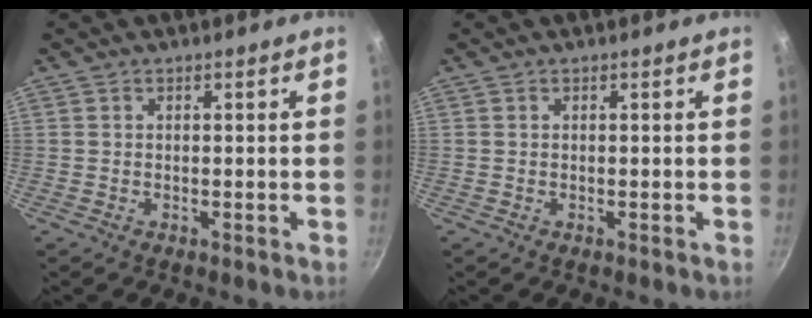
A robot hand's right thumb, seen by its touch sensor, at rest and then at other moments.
{"total": 0.0}